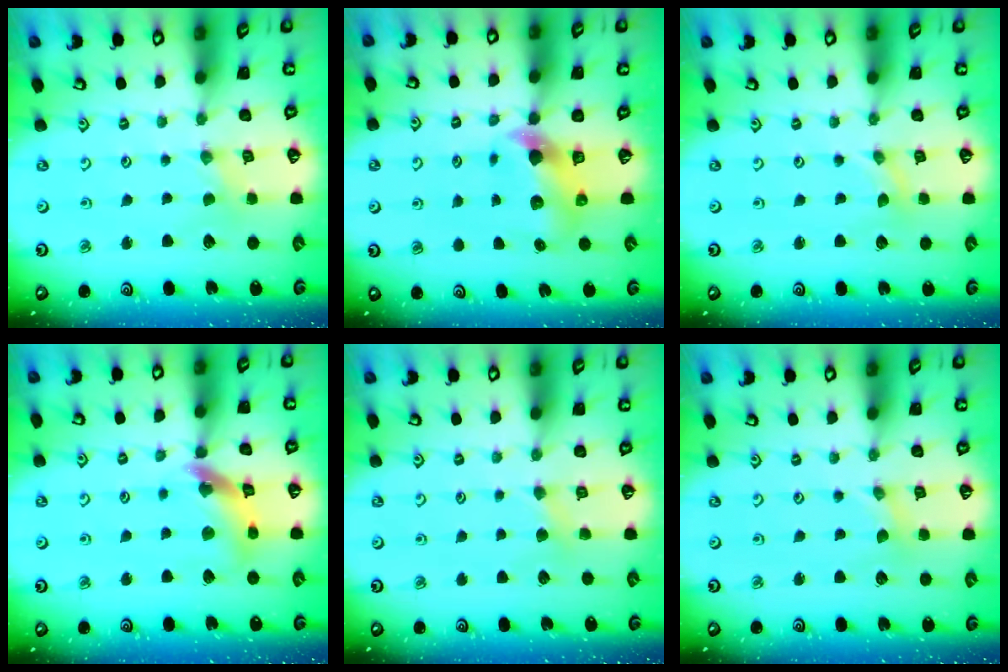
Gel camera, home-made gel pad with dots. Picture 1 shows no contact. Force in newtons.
{"total": 6.2, "press": 6.1, "slide": 0.7}
{"total": 0.0}
{"total": 12.2, "press": 12.1, "slide": 1.5}
{"total": 3.4, "press": 3.4, "slide": 0.5}
{"total": 0.0}